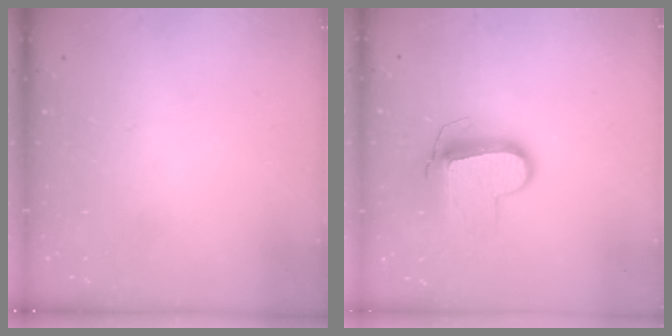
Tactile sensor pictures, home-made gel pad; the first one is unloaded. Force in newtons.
{"total": 11.1, "press": 11.1, "slide": 0.4}